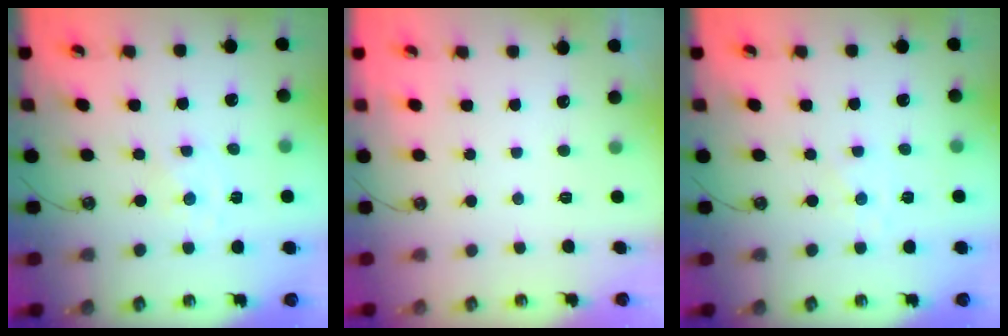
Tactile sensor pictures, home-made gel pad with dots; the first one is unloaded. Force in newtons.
{"total": 0.0}
{"total": 0.8, "press": 0.7, "slide": 0.4}